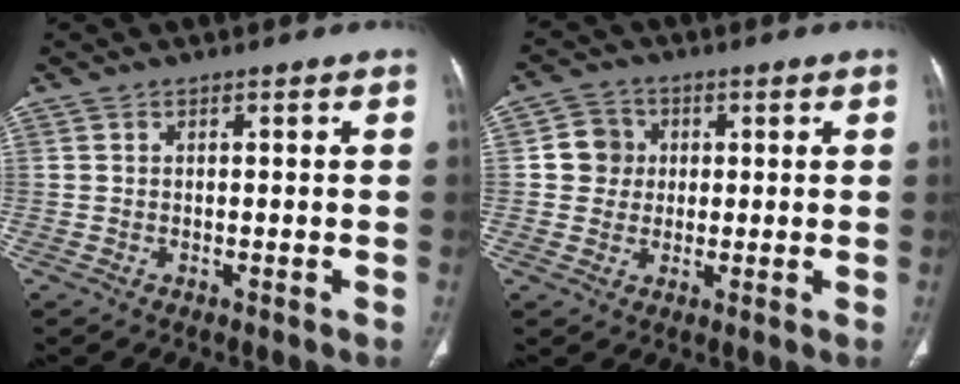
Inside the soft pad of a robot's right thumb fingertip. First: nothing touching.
{"total": 5.5, "force": [0.6, 5.2, 1.4], "torque": [0.003, 0.006, 0.005]}